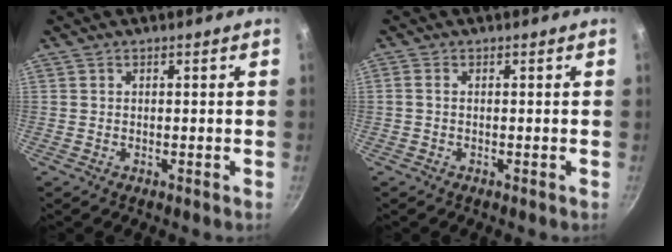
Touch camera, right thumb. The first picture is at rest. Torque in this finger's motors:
{"motor_torque": [0.20, -0.32, -0.30, 0.02, -0.03]}